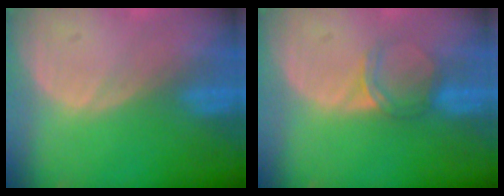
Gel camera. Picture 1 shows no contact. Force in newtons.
{"total": 3.1, "press": 2.7, "slide": 1.5}